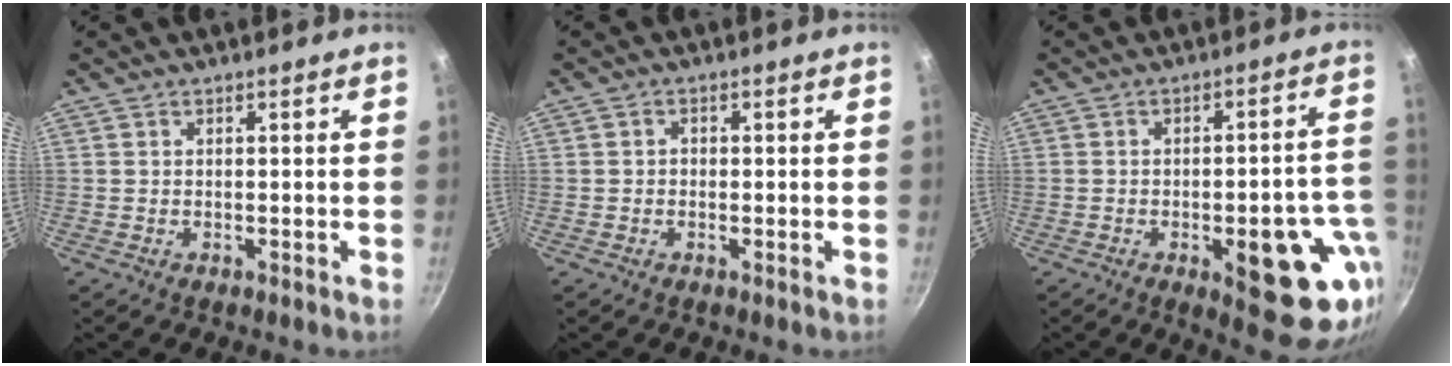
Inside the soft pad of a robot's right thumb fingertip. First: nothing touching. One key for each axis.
{"total": 1.0, "fx": -0.3, "fy": 0.8, "fz": 0.4, "tx": -0.005, "ty": 0.005, "tz": -0.007}
{"total": 17.1, "fx": -5.5, "fy": 6.7, "fz": 14.7, "tx": -0.132, "ty": 0.022, "tz": -0.065}